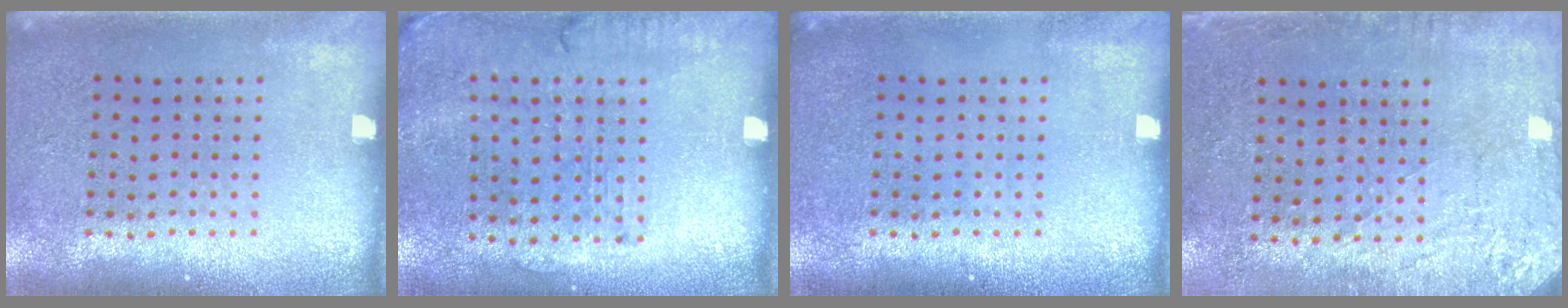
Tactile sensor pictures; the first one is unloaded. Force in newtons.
{"total": 1.6, "press": 1.3, "slide": 1.0}
{"total": 0.0}
{"total": 2.8, "press": 2.3, "slide": 1.6}